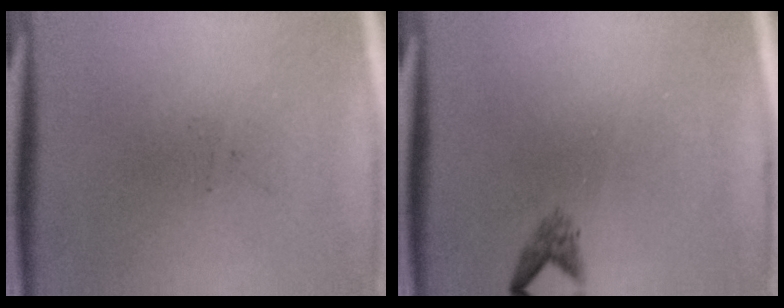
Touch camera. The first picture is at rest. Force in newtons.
{"total": 1.3}